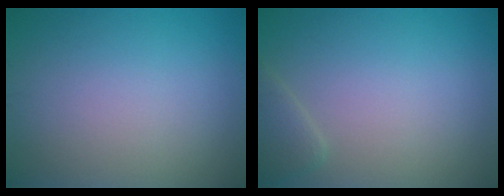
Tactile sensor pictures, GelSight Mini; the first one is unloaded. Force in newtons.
{"total": 1.6, "press": 1.6, "slide": 0.2}